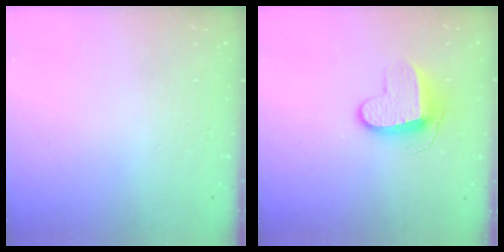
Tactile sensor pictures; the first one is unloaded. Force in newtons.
{"total": 10.2, "press": 10.2, "slide": 0.3}